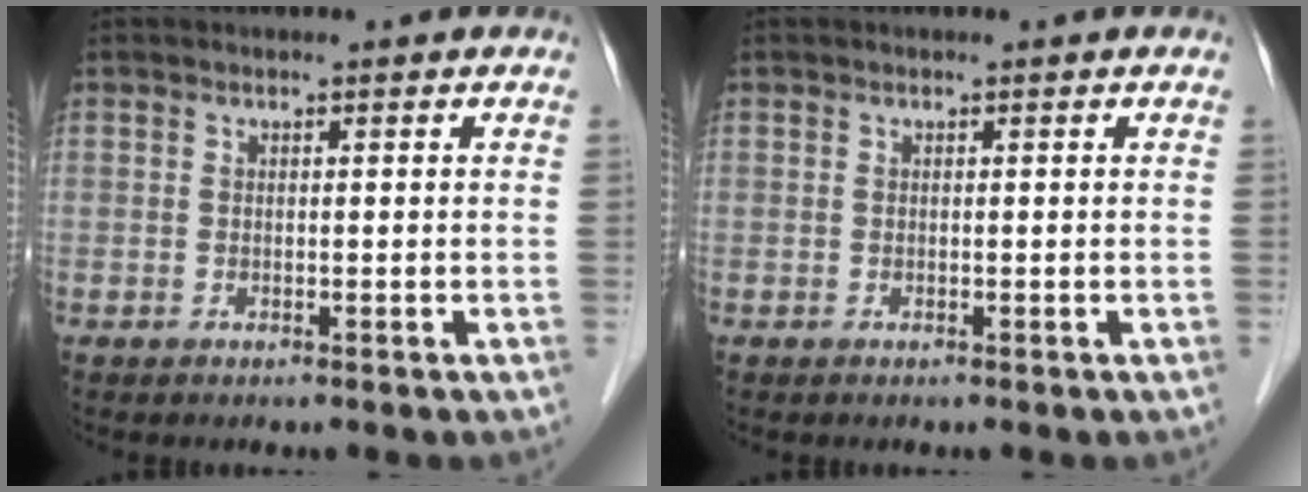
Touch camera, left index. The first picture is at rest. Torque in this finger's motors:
{"motor_torque": [0.00, 0.00, 0.00, -0.01]}